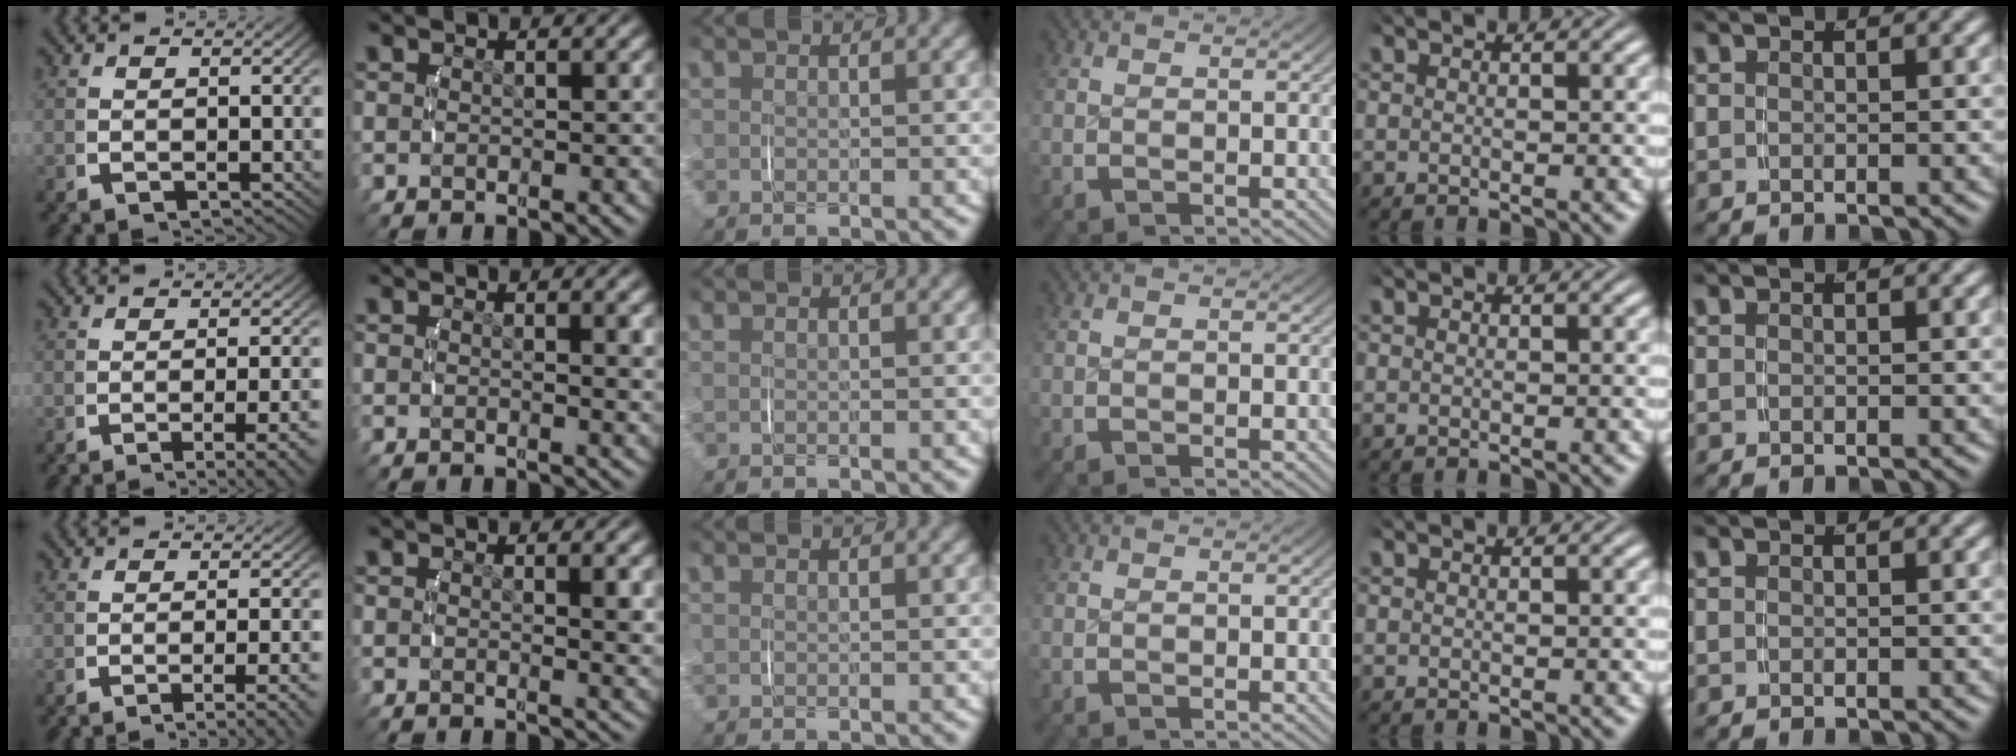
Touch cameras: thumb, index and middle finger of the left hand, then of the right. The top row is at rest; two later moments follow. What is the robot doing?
{"motion": "lift_and_place", "object": "glasses case"}